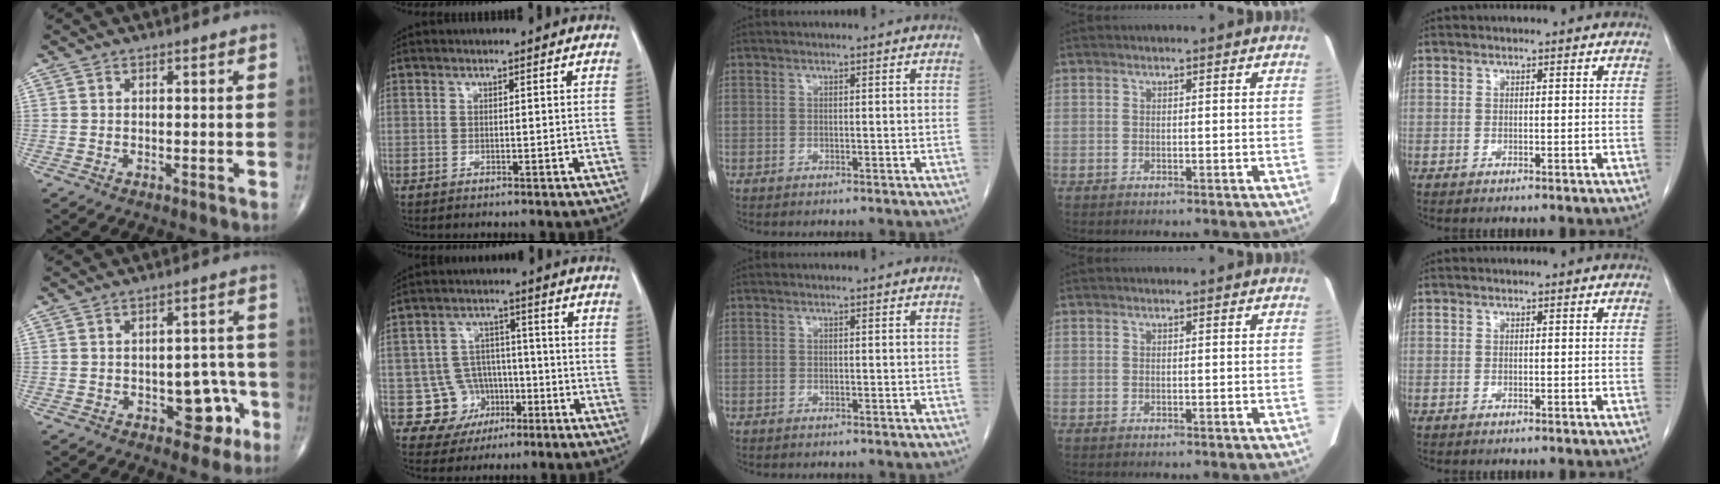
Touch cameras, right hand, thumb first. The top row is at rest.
{"thumb": {"total": 7.6, "force": [-3.0, 4.5, 5.4], "torque": [-0.029, 0.032, -0.033]}, "index": {"total": 7.7, "force": [-2.8, 7.1, 0.4], "torque": [0.004, 0.017, -0.036]}}